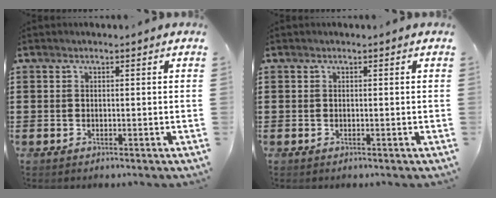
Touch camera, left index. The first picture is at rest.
{"total": 0.0}